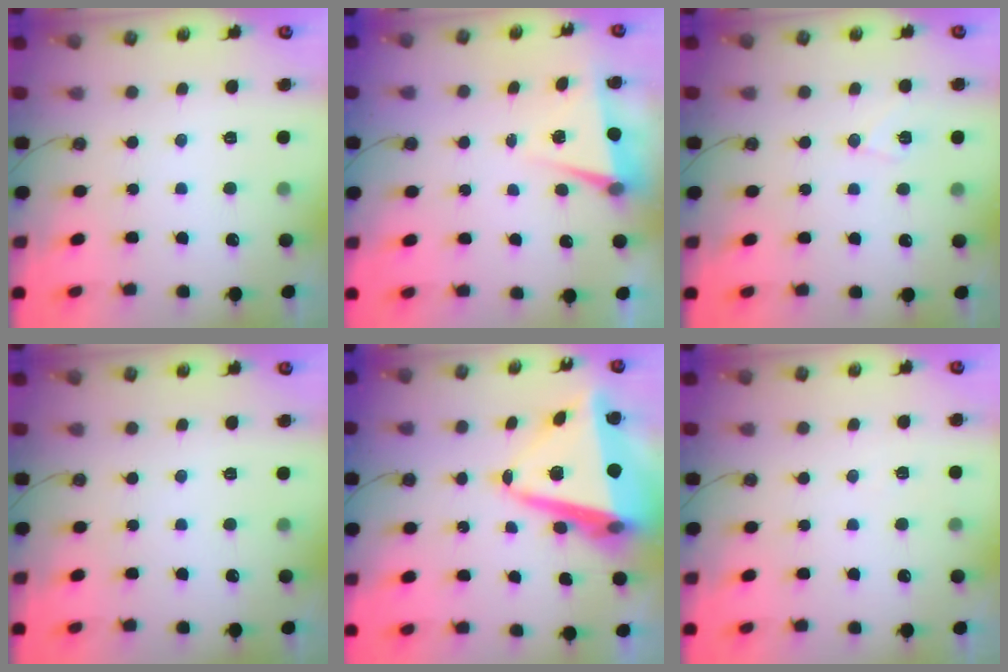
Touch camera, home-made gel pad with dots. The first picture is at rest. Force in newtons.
{"total": 4.5, "press": 3.4, "slide": 2.9}
{"total": 7.0, "press": 7.0, "slide": 1.1}
{"total": 0.0}
{"total": 14.6, "press": 14.5, "slide": 2.0}
{"total": 5.1, "press": 5.0, "slide": 0.6}